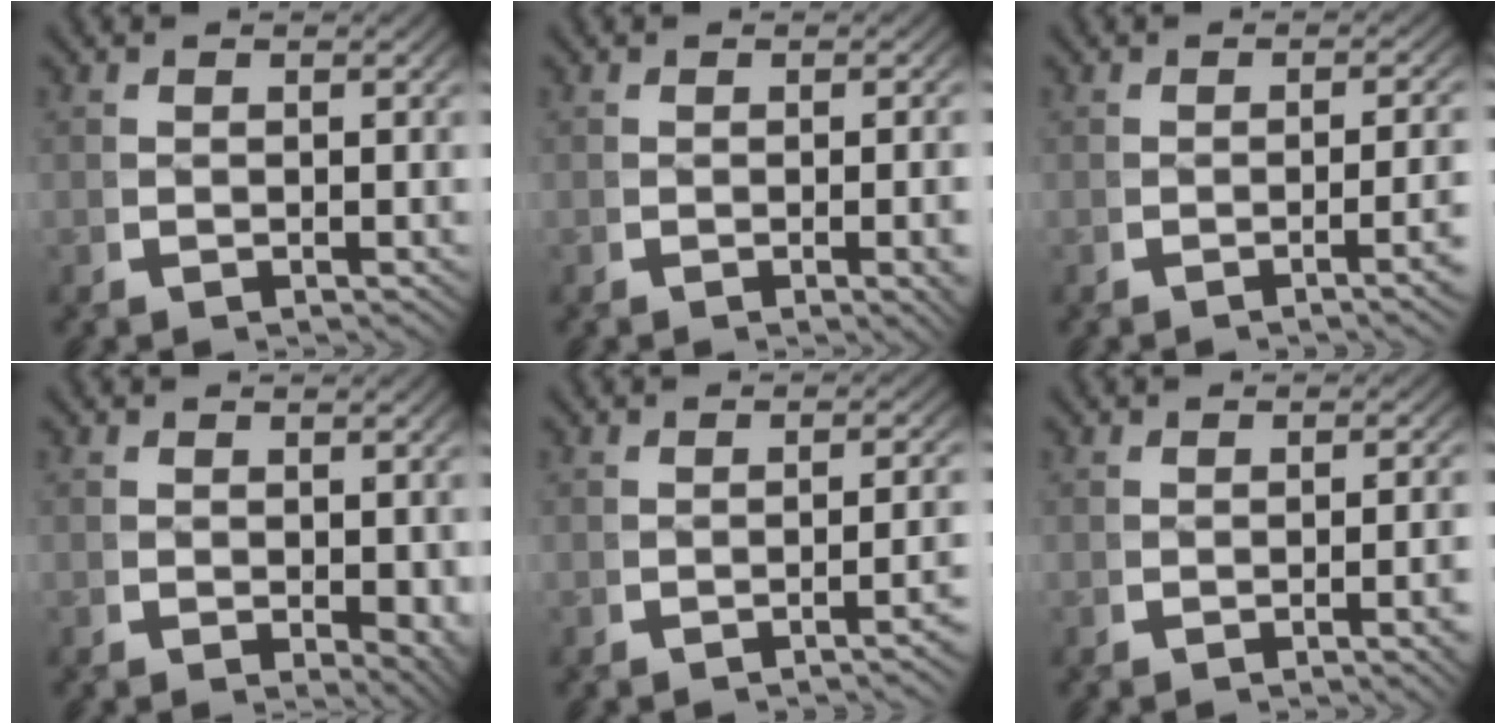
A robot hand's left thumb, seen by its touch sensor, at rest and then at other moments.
{"total": 1.9, "force": [-0.3, 0.3, 1.9], "torque": [-0.030, 0.002, -0.004]}
{"total": 2.9, "force": [-1.0, 0.2, 2.7], "torque": [-0.043, 0.006, -0.018]}
{"total": 2.5, "force": [-0.1, 1.4, 2.1], "torque": [-0.026, -0.018, 0.008]}
{"total": 2.4, "force": [-1.1, 0.0, 2.1], "torque": [-0.030, 0.008, -0.020]}
{"total": 2.2, "force": [-0.6, 0.2, 2.1], "torque": [-0.032, 0.005, -0.010]}